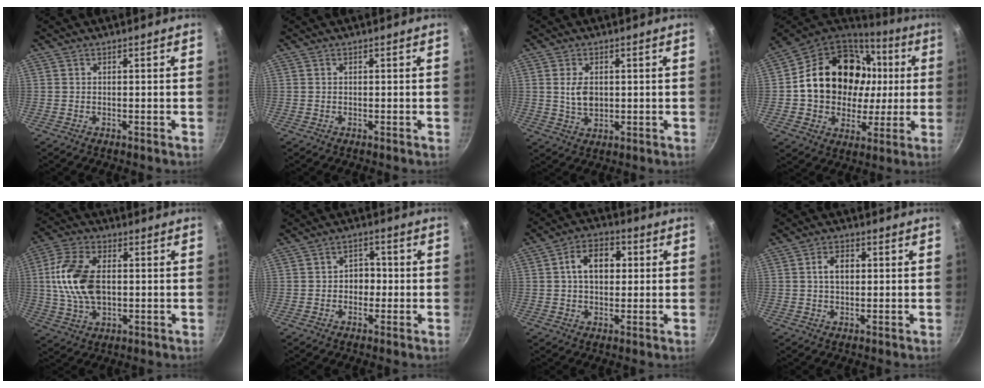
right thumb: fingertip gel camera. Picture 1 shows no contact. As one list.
[{"total": 0.0}, {"total": 5.1, "force": [0.7, 3.3, 3.8], "torque": [-0.063, -0.006, 0.016]}, {"total": 24.4, "force": [3.9, 19.4, 14.3], "torque": [-0.224, 0.030, 0.075]}, {"total": 13.6, "force": [0.9, 8.3, 10.8], "torque": [-0.202, 0.011, 0.011]}, {"total": 4.4, "force": [-0.5, 3.6, 2.5], "torque": [-0.001, 0.012, -0.010]}, {"total": 9.0, "force": [1.5, 6.2, 6.3], "torque": [-0.075, 0.015, 0.013]}, {"total": 4.5, "force": [0.6, 3.0, 3.2], "torque": [-0.042, 0.010, 0.008]}]